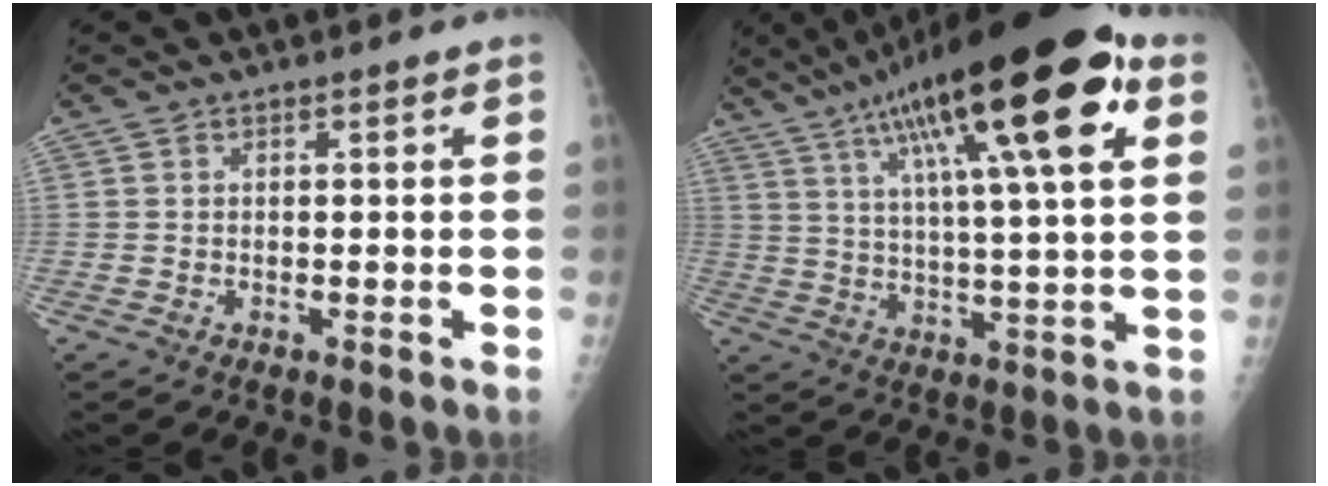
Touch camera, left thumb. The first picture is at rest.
{"total": 25.7, "force": [11.9, 5.6, 22.1], "torque": [-0.353, 0.003, 0.190]}